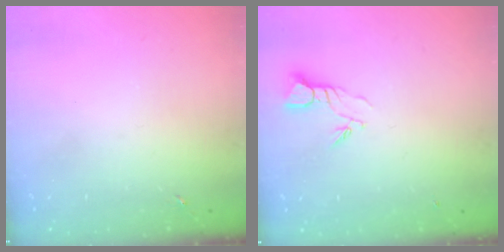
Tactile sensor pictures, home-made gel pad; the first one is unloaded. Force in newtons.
{"total": 3.8, "press": 3.8, "slide": 0.3}